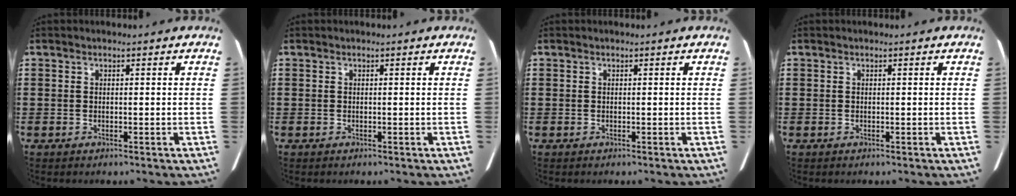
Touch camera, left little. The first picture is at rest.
{"total": 0.0}
{"total": 0.0}
{"total": 0.0}